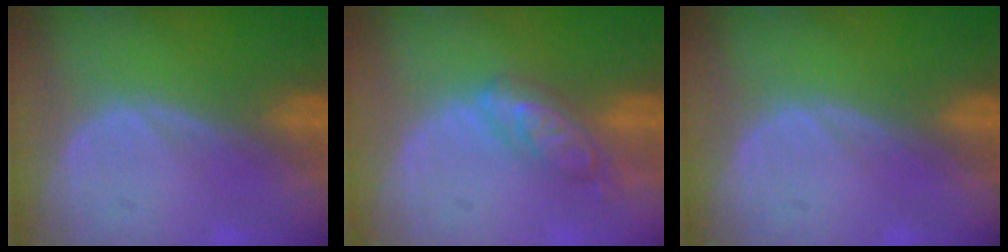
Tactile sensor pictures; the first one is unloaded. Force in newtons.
{"total": 5.9, "press": 5.2, "slide": 2.9}
{"total": 0.0}